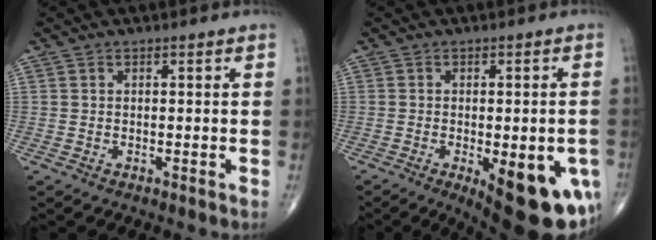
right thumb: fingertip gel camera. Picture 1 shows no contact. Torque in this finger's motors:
{"motor_torque": [2.24, 2.16, 0.98, -1.09, 0.34]}